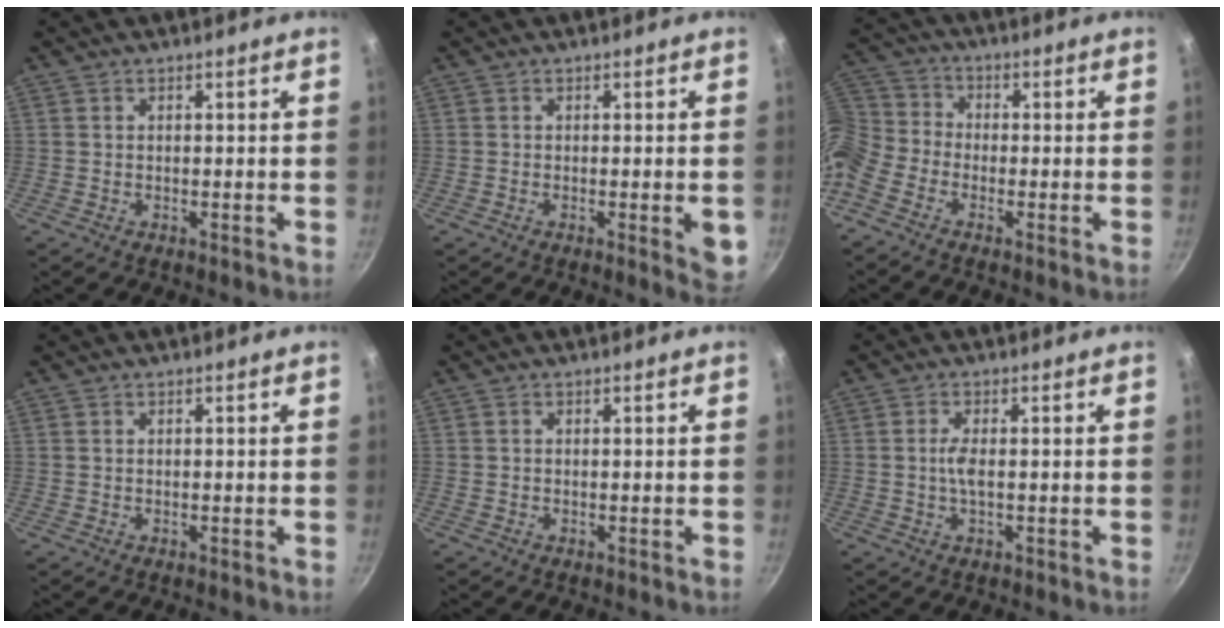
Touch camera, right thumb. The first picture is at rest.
{"total": 4.6, "force": [-0.8, 1.2, 4.3], "torque": [-0.046, -0.006, -0.011]}
{"total": 8.8, "force": [-4.4, 6.2, 4.4], "torque": [-0.094, 0.050, -0.119]}
{"total": 0.0}
{"total": 0.0}
{"total": 2.7, "force": [-0.2, 0.7, 2.6], "torque": [-0.061, 0.003, -0.007]}